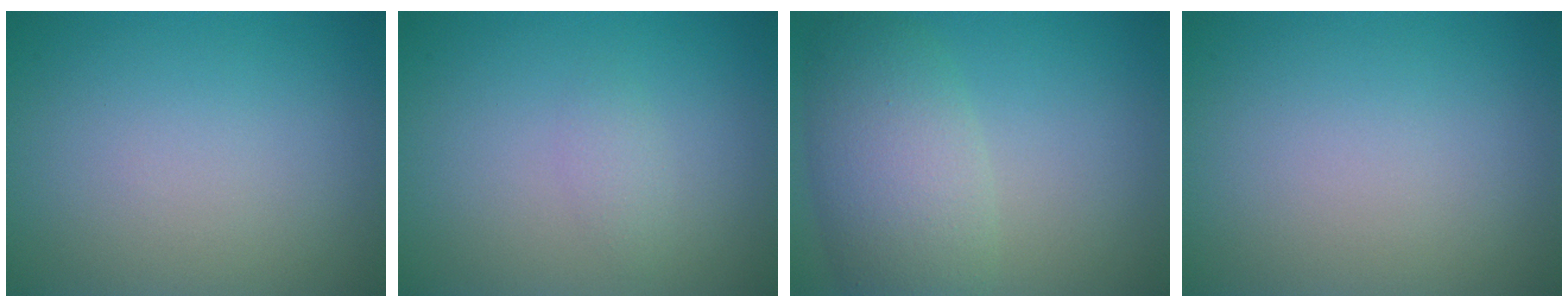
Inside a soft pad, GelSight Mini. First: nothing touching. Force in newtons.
{"total": 1.0, "press": 1.0, "slide": 0.1}
{"total": 6.3, "press": 6.3, "slide": 0.3}
{"total": 0.0}